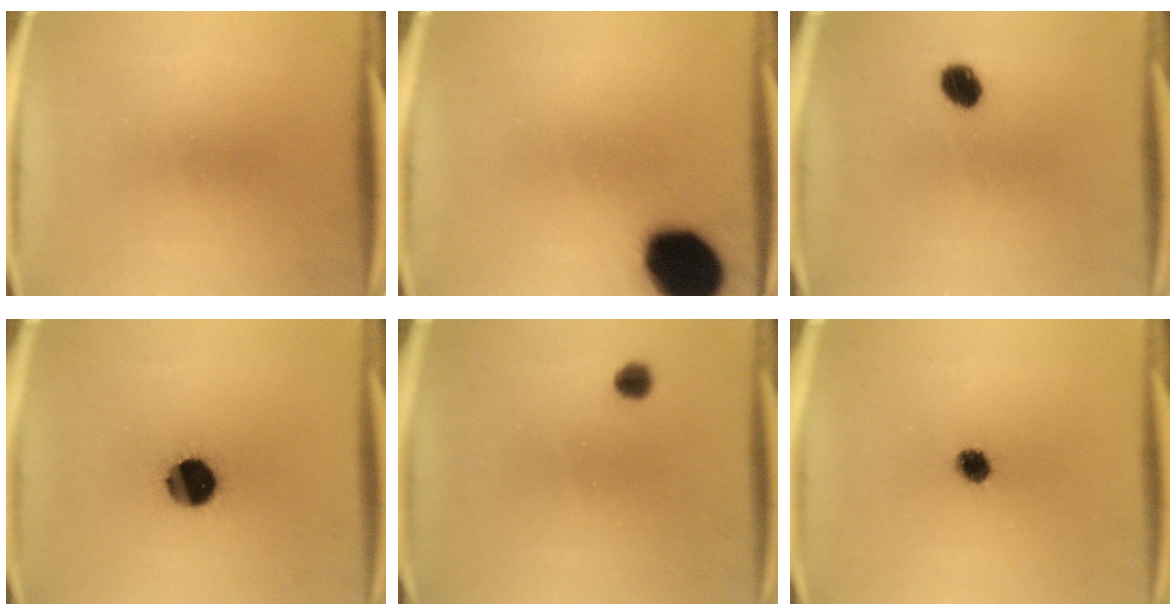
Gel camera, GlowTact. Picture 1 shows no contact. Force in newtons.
{"total": 17.9}
{"total": 4.3}
{"total": 11.8}
{"total": 2.3}
{"total": 3.9}